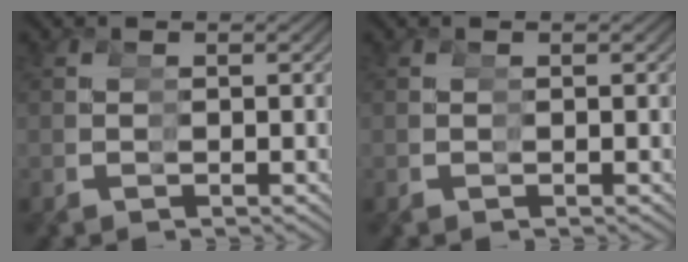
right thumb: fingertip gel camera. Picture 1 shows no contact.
{"total": 0.0}